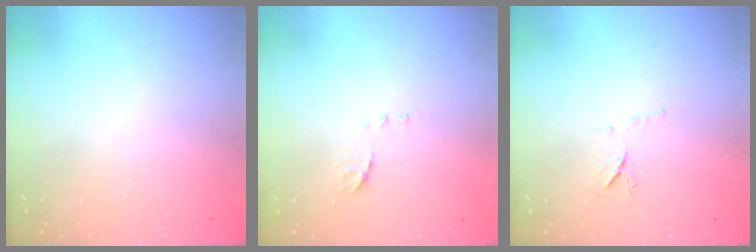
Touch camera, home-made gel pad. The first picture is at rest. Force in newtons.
{"total": 6.8, "press": 6.8, "slide": 0.5}
{"total": 4.7, "press": 4.6, "slide": 0.8}